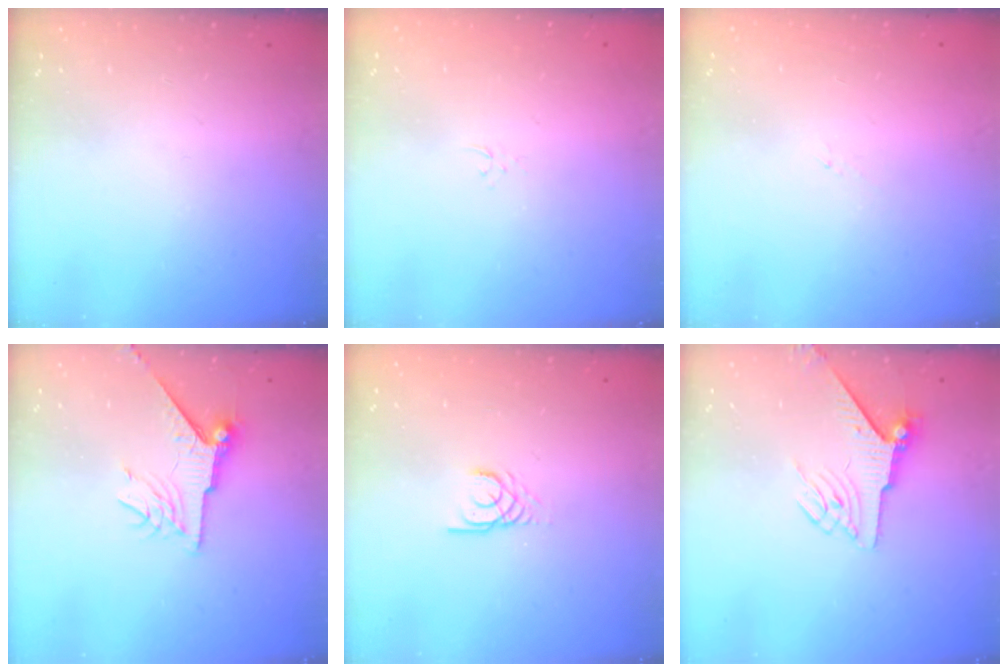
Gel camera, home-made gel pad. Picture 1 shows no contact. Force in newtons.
{"total": 2.3, "press": 2.3, "slide": 0.3}
{"total": 1.2, "press": 1.2, "slide": 0.3}
{"total": 10.9, "press": 10.8, "slide": 1.3}
{"total": 2.3, "press": 2.3, "slide": 0.2}
{"total": 6.4, "press": 6.3, "slide": 1.1}